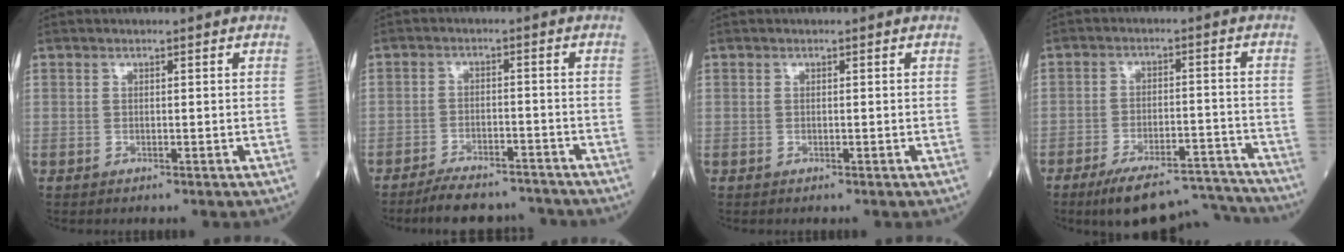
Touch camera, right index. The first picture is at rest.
{"total": 9.1, "force": [-8.5, 2.2, 2.5], "torque": [-0.035, 0.008, -0.129]}
{"total": 0.0}
{"total": 13.8, "force": [-13.1, 1.8, 4.2], "torque": [-0.048, 0.023, -0.192]}